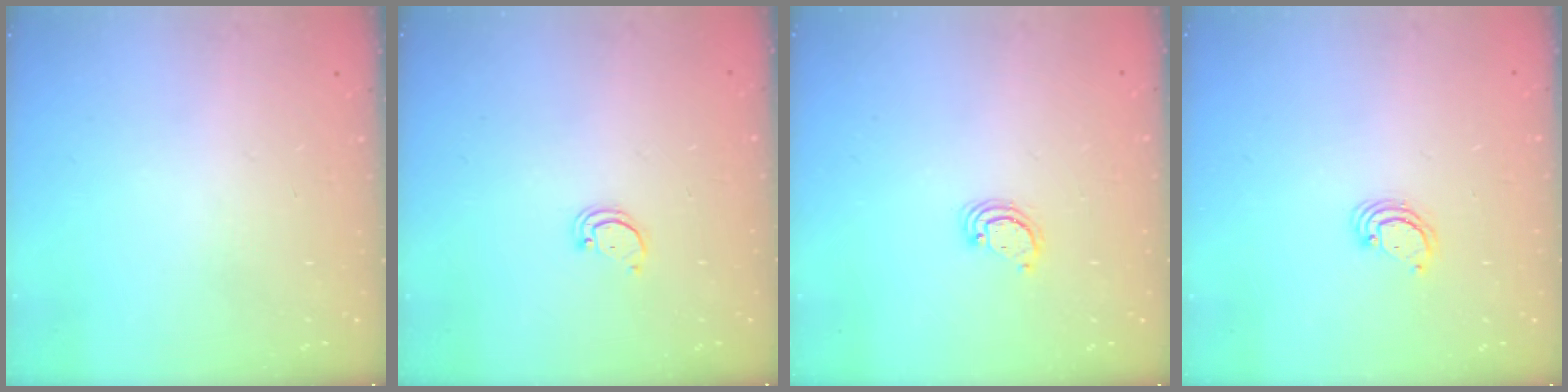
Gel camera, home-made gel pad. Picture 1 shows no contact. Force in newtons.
{"total": 1.6, "press": 1.6, "slide": 0.1}
{"total": 2.6, "press": 2.6, "slide": 0.3}
{"total": 2.7, "press": 2.7, "slide": 0.2}